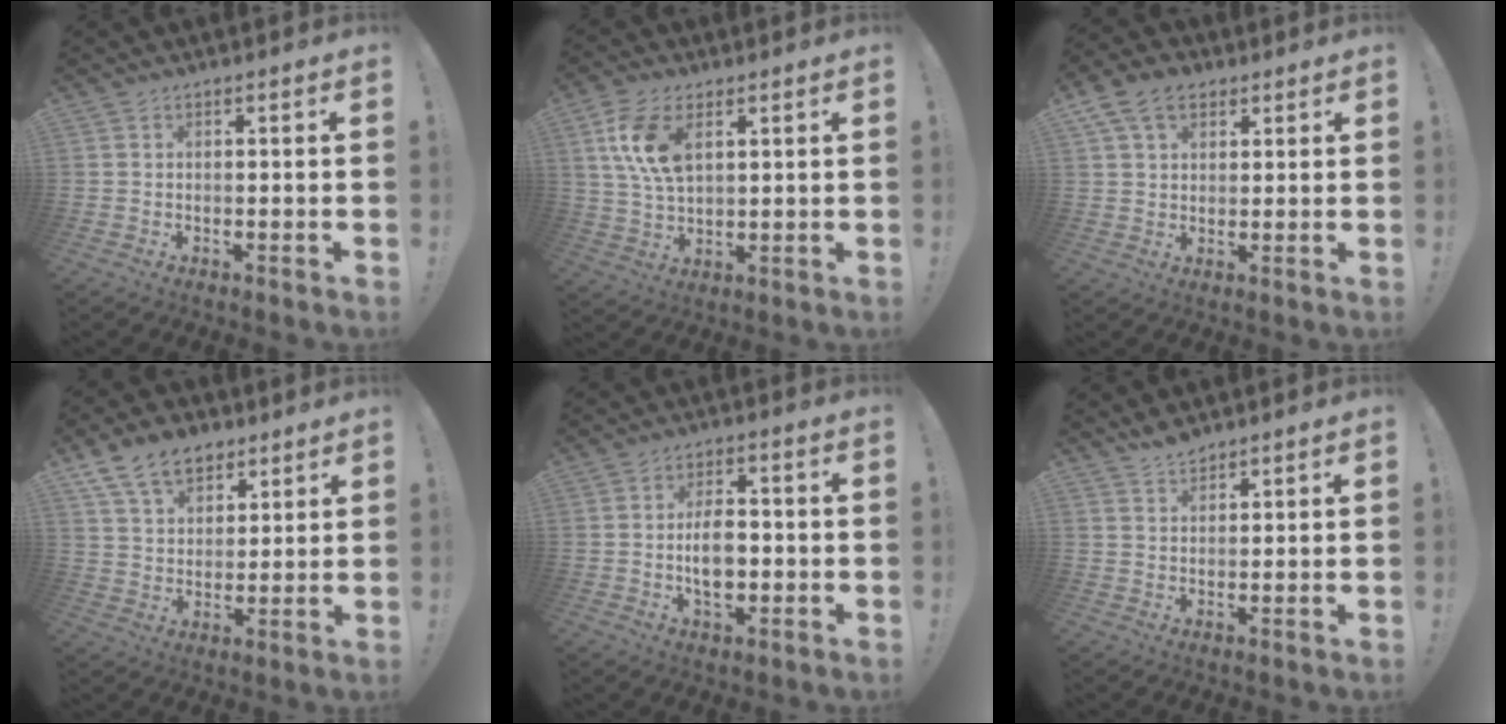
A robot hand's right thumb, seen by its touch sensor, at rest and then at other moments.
{"total": 11.2, "force": [4.1, 6.0, 8.5], "torque": [-0.168, -0.008, 0.075]}
{"total": 9.3, "force": [4.6, 6.6, 4.8], "torque": [-0.086, -0.004, 0.093]}
{"total": 12.9, "force": [7.8, 8.5, 6.0], "torque": [-0.096, -0.034, 0.150]}
{"total": 8.3, "force": [-1.3, 5.1, 6.5], "torque": [-0.109, 0.001, -0.027]}
{"total": 4.0, "force": [3.6, 1.4, 1.2], "torque": [-0.019, -0.022, 0.067]}